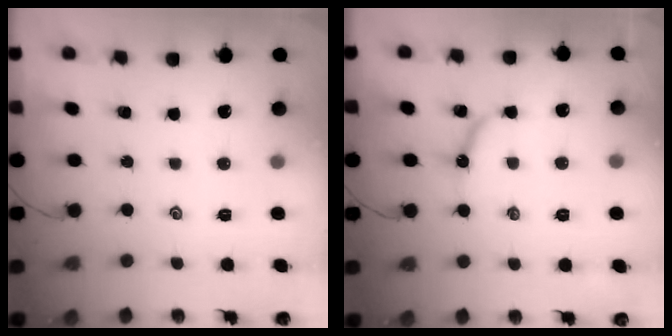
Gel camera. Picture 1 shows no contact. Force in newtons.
{"total": 7.0, "press": 7.0, "slide": 0.3}